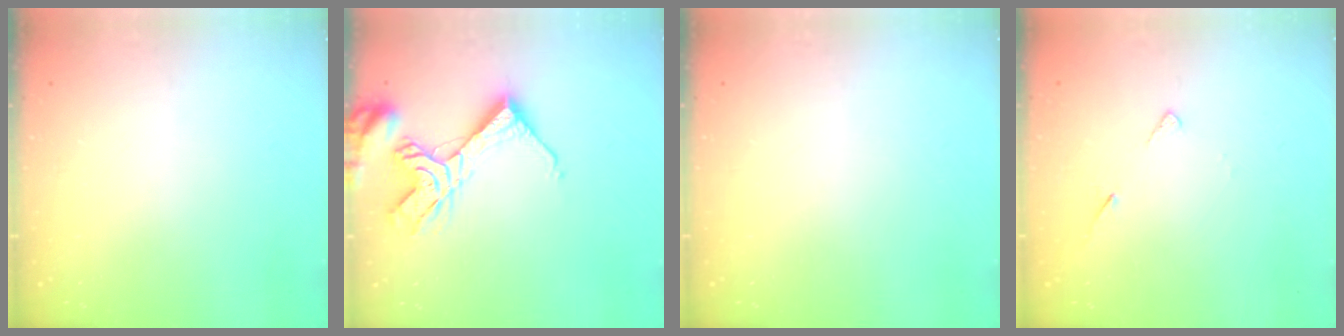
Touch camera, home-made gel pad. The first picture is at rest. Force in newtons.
{"total": 14.0, "press": 13.9, "slide": 1.5}
{"total": 0.0}
{"total": 6.1, "press": 6.1, "slide": 0.5}